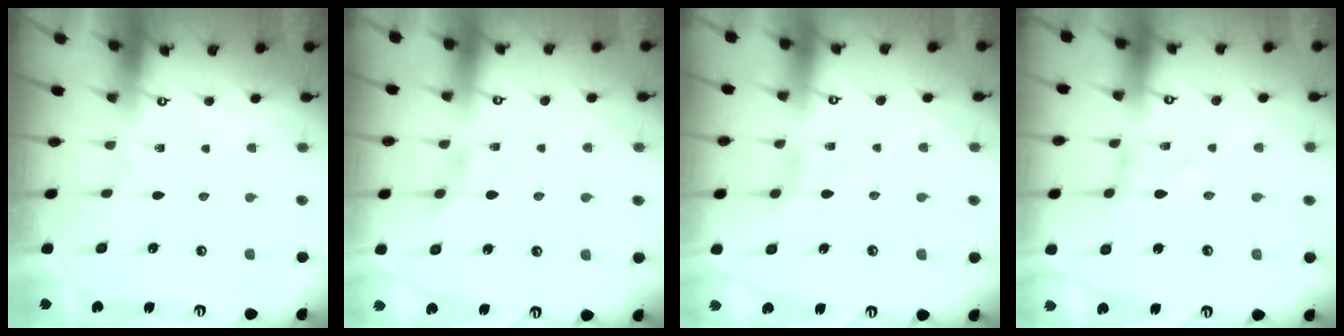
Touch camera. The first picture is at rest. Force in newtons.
{"total": 1.6, "press": 1.6, "slide": 0.4}
{"total": 1.0, "press": 1.0, "slide": 0.3}
{"total": 0.6, "press": 0.6, "slide": 0.1}